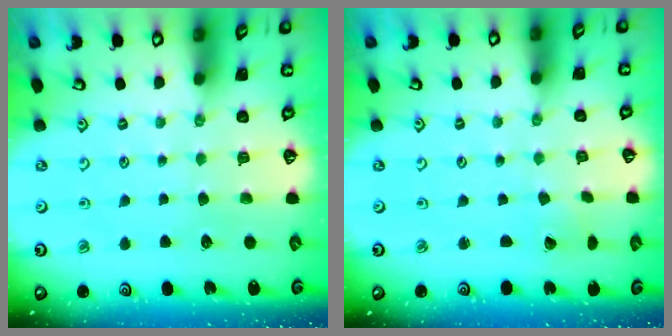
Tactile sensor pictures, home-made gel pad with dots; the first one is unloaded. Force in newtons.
{"total": 0.9, "press": 0.9, "slide": 0.1}